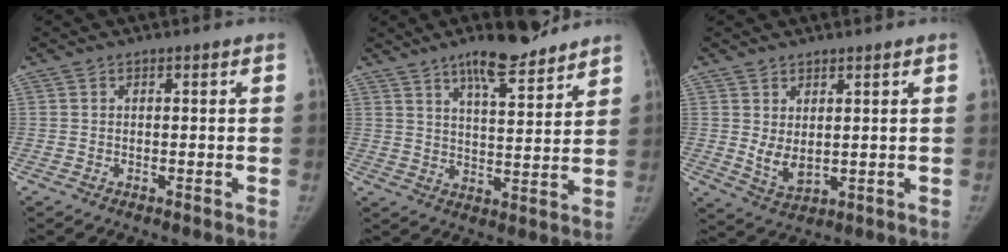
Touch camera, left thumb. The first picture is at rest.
{"total": 11.5, "force": [8.6, 2.8, 7.0], "torque": [-0.092, -0.052, 0.139]}
{"total": 4.9, "force": [1.4, 2.5, 3.9], "torque": [-0.064, -0.020, 0.037]}